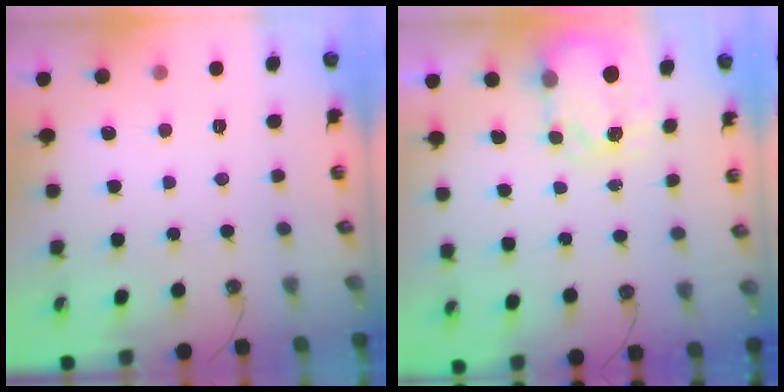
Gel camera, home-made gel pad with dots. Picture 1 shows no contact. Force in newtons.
{"total": 3.7, "press": 3.6, "slide": 0.5}